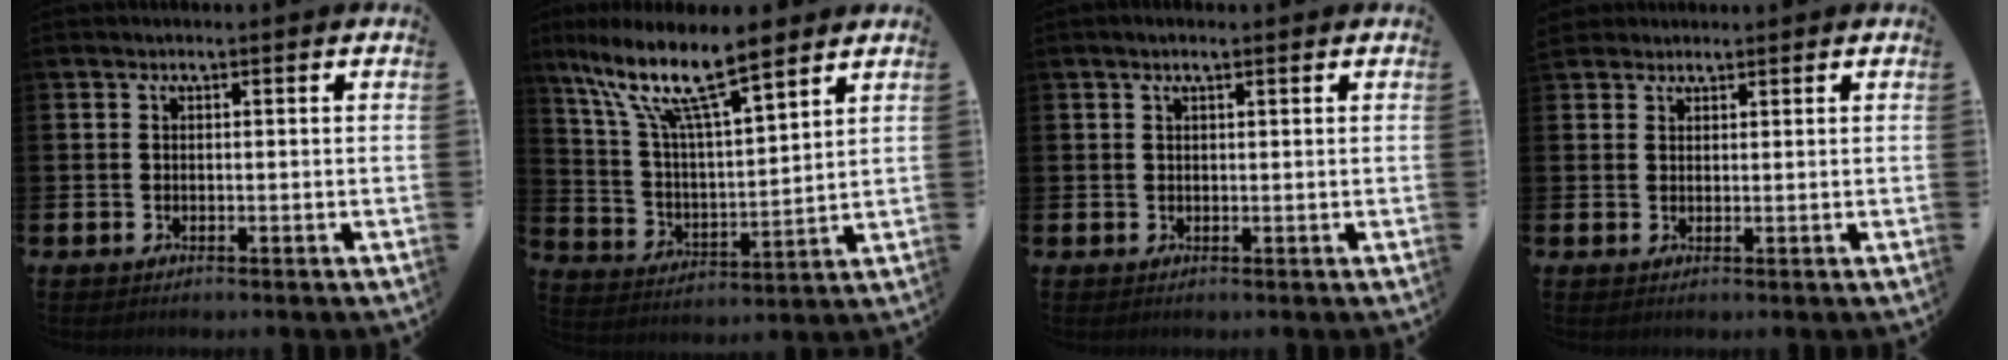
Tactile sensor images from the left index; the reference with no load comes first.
{"total": 12.1, "force": [9.2, 2.8, 7.3], "torque": [-0.169, -0.039, 0.156]}
{"total": 1.0, "force": [0.8, 0.1, 0.6], "torque": [-0.007, 0.000, 0.014]}
{"total": 2.4, "force": [2.1, 1.0, 0.0], "torque": [0.005, -0.004, 0.038]}